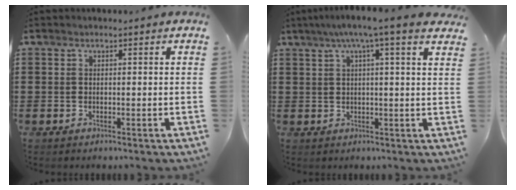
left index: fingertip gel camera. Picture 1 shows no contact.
{"total": 5.2, "force": [3.1, -0.3, 4.1], "torque": [-0.088, -0.003, 0.051]}